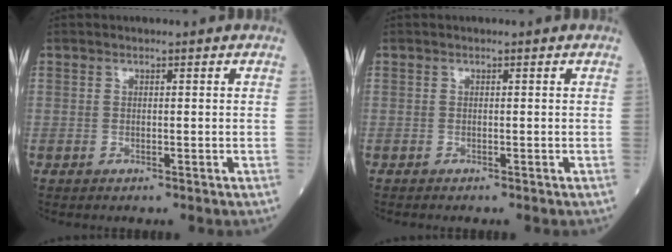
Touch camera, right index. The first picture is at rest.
{"total": 0.5, "force": [-0.5, 0.0, 0.1], "torque": [-0.002, -0.001, -0.012]}